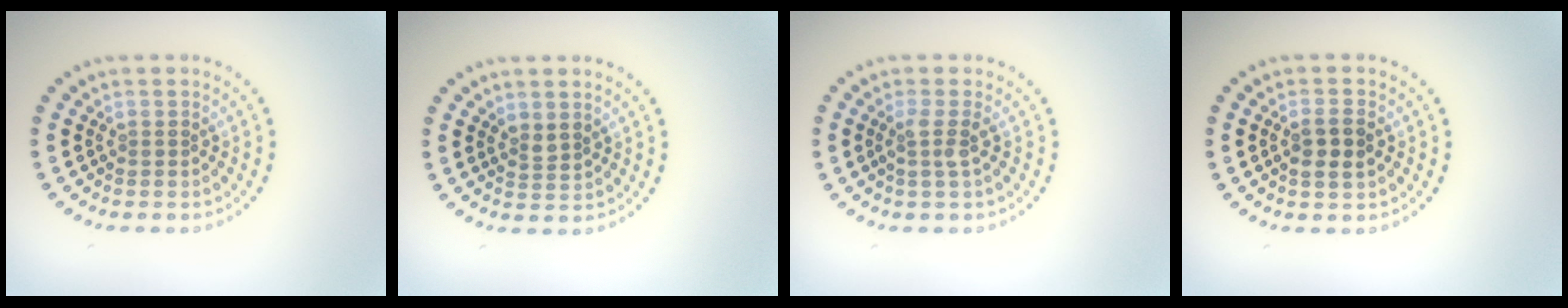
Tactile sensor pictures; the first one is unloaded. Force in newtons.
{"total": 1.4, "press": 1.2, "slide": 0.7}
{"total": 1.8, "press": 1.3, "slide": 1.2}
{"total": 2.6, "press": 2.5, "slide": 0.6}